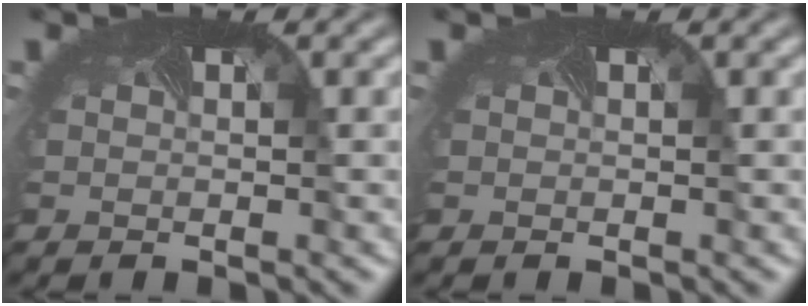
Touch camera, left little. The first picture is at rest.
{"total": 0.0}